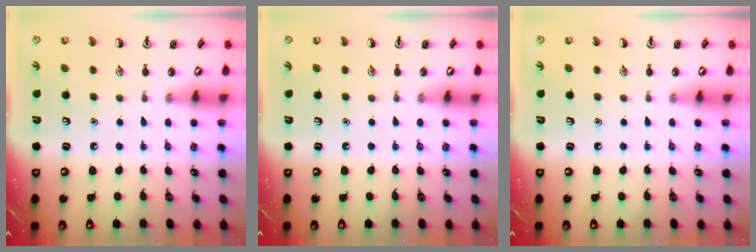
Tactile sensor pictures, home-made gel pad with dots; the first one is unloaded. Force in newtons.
{"total": 0.0}
{"total": 0.0}